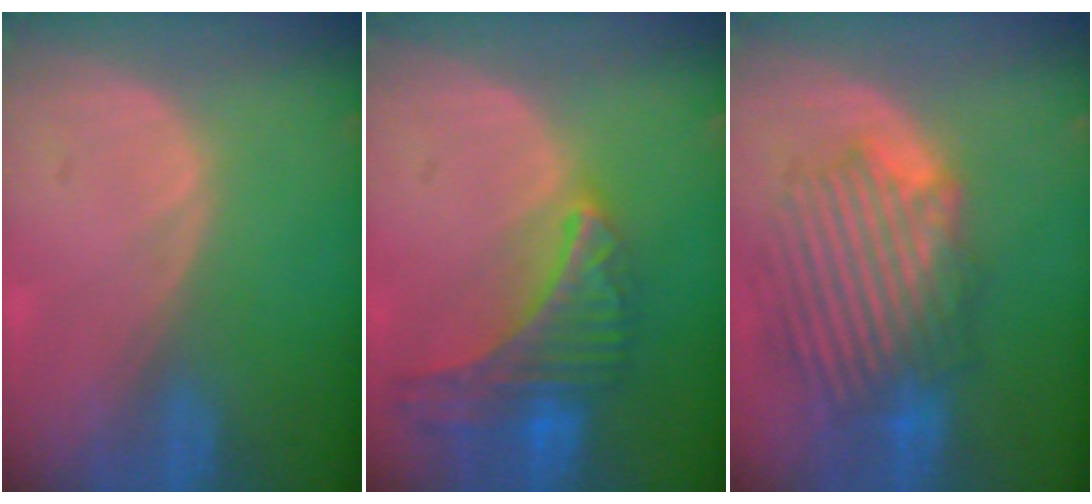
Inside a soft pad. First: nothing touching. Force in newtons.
{"total": 9.3, "press": 8.2, "slide": 4.5}
{"total": 9.1, "press": 9.1, "slide": 0.8}